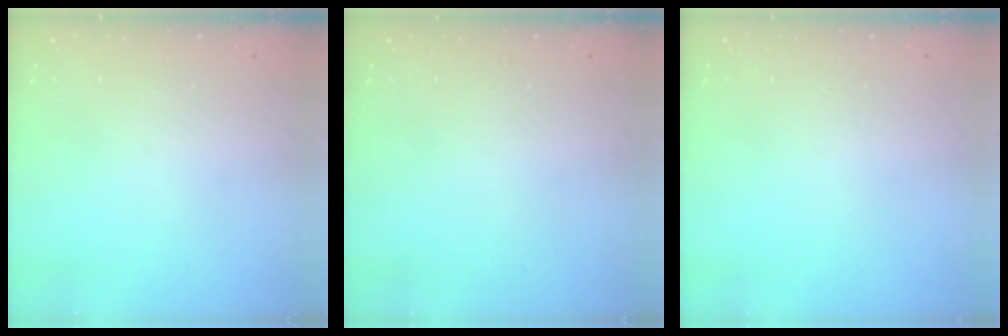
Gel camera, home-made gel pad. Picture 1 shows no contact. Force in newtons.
{"total": 0.0}
{"total": 0.0}